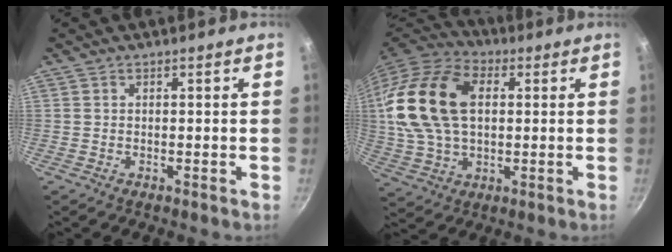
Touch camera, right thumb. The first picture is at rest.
{"total": 20.9, "force": [3.4, 13.5, 15.6], "torque": [-0.291, 0.019, 0.057]}